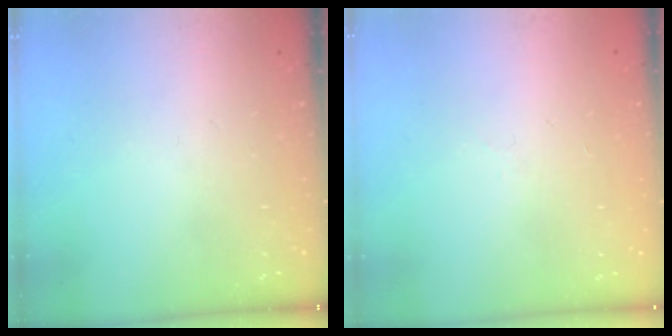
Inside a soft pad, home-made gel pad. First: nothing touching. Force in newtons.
{"total": 2.0, "press": 1.9, "slide": 0.5}